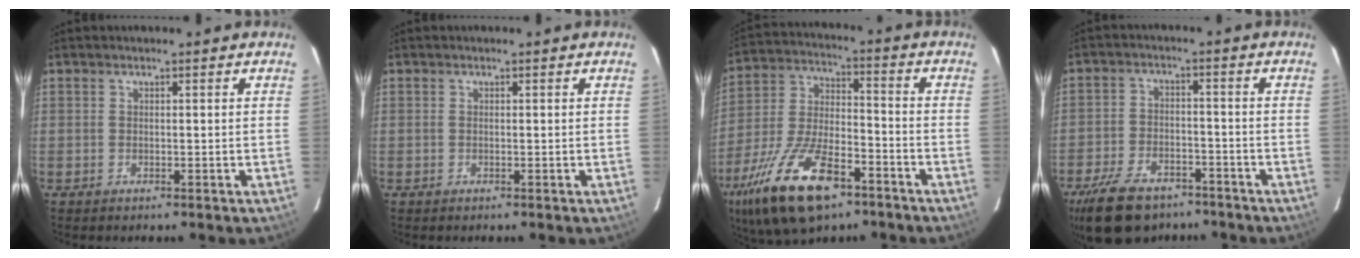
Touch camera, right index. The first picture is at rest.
{"total": 0.0}
{"total": 20.9, "force": [-12.4, 8.8, 14.3], "torque": [-0.298, -0.027, -0.218]}
{"total": 14.4, "force": [-10.5, 7.3, 6.8], "torque": [-0.161, -0.001, -0.165]}